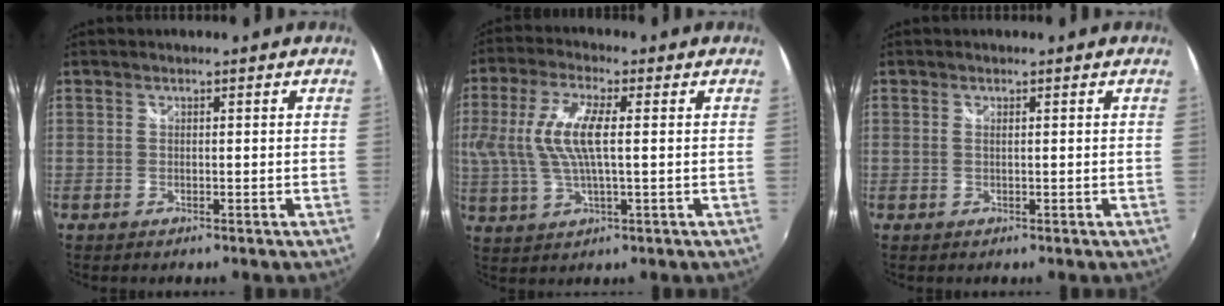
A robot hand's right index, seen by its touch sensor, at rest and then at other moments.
{"total": 11.3, "force": [1.1, 3.3, 10.7], "torque": [-0.216, 0.003, 0.023]}
{"total": 0.5, "force": [0.2, 0.0, 0.5], "torque": [-0.011, 0.000, 0.002]}